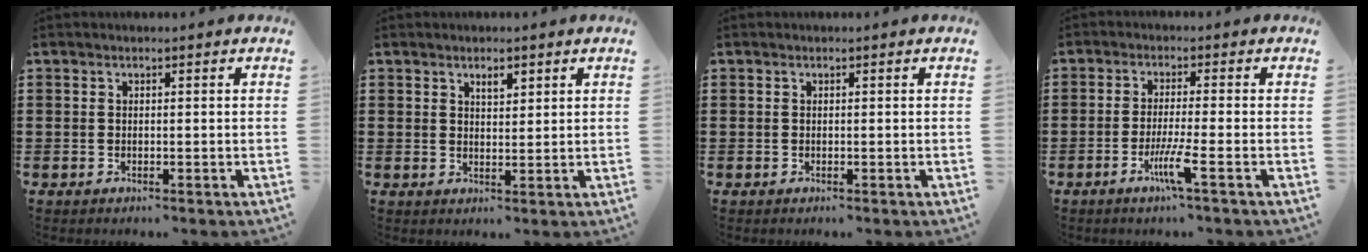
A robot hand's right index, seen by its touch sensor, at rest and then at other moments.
{"total": 2.1, "force": [1.5, 0.8, 1.2], "torque": [-0.018, -0.001, 0.025]}
{"total": 0.0}
{"total": 5.1, "force": [-2.6, -0.3, 4.4], "torque": [-0.086, -0.015, -0.049]}